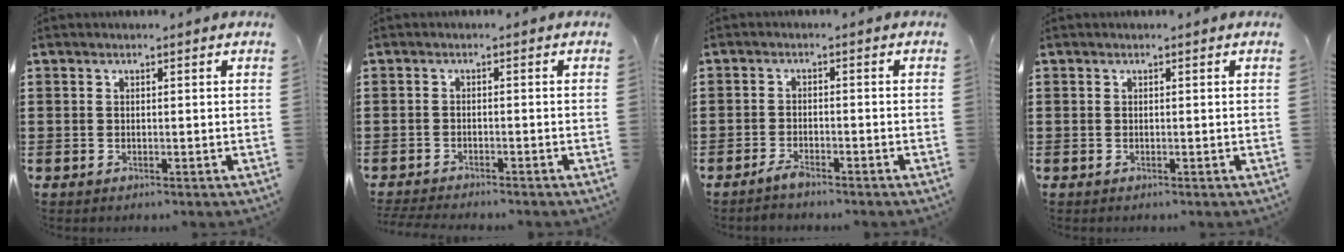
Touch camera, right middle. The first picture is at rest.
{"total": 2.3, "force": [-2.3, 0.2, 0.1], "torque": [-0.013, -0.003, -0.051]}
{"total": 2.1, "force": [-1.8, 0.3, 1.0], "torque": [-0.019, 0.003, -0.035]}
{"total": 0.0}